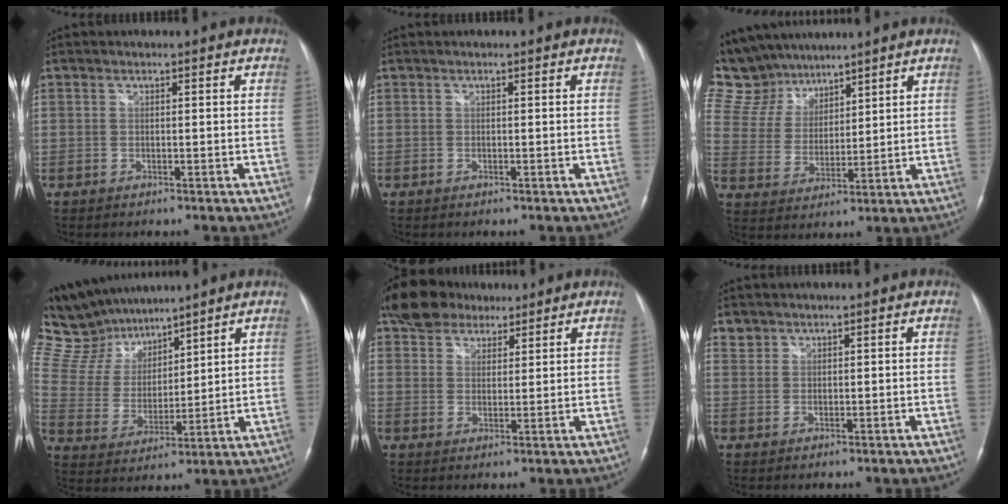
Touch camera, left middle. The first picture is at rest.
{"total": 0.0}
{"total": 12.8, "force": [11.1, 5.9, 2.2], "torque": [-0.058, 0.028, 0.225]}
{"total": 13.8, "force": [12.1, 4.6, 4.6], "torque": [-0.102, 0.023, 0.236]}
{"total": 8.4, "force": [6.5, 4.7, 2.6], "torque": [-0.046, 0.025, 0.116]}
{"total": 1.6, "force": [1.3, 1.0, -0.2], "torque": [0.011, 0.007, 0.020]}